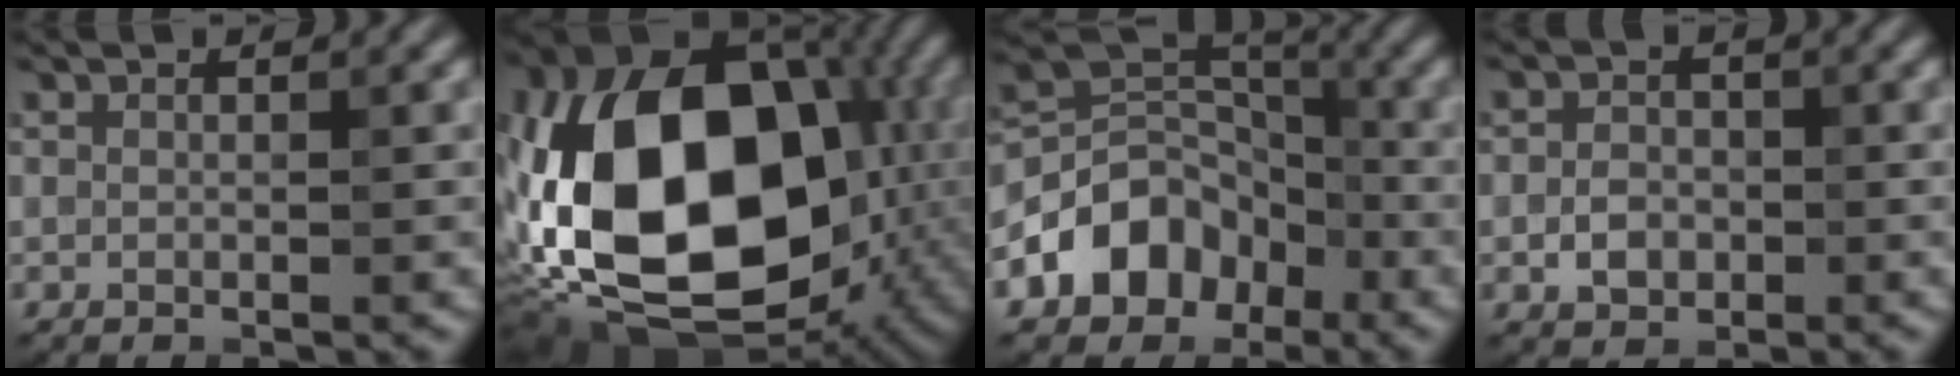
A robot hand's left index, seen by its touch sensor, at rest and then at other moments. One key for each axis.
{"total": 21.3, "fx": -2.0, "fy": 14.1, "fz": 15.8, "tx": -0.356, "ty": -0.015, "tz": -0.018}
{"total": 7.1, "fx": -3.4, "fy": 5.1, "fz": 3.5, "tx": -0.045, "ty": 0.007, "tz": -0.067}
{"total": 2.1, "fx": -0.7, "fy": 1.5, "fz": 1.2, "tx": -0.019, "ty": 0.002, "tz": -0.016}